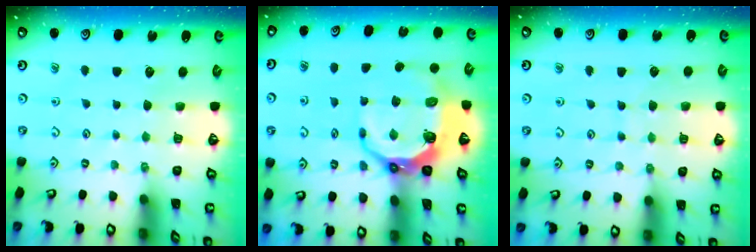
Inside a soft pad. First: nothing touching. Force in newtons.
{"total": 11.5, "press": 10.6, "slide": 4.4}
{"total": 6.2, "press": 6.2, "slide": 0.5}